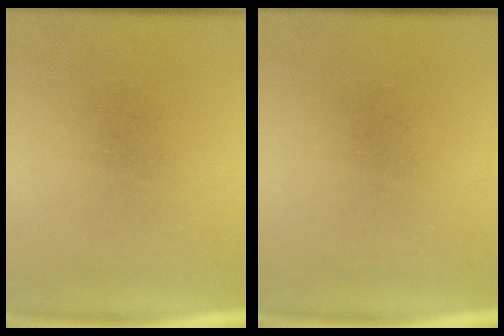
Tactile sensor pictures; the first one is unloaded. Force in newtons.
{"total": 0.0}